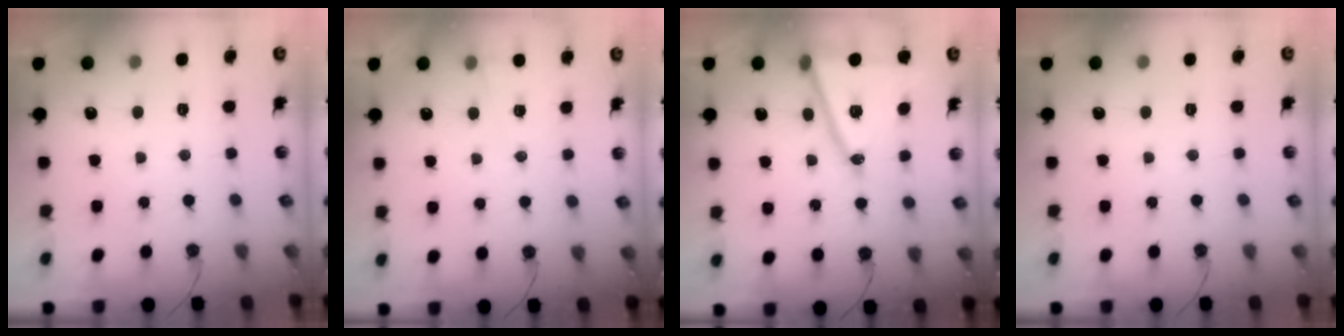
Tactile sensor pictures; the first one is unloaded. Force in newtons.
{"total": 5.0, "press": 2.4, "slide": 4.4}
{"total": 16.6, "press": 16.1, "slide": 3.8}
{"total": 0.0}